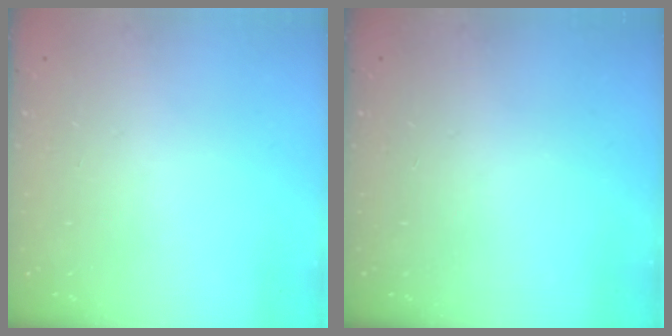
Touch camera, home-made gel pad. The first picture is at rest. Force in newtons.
{"total": 0.0}